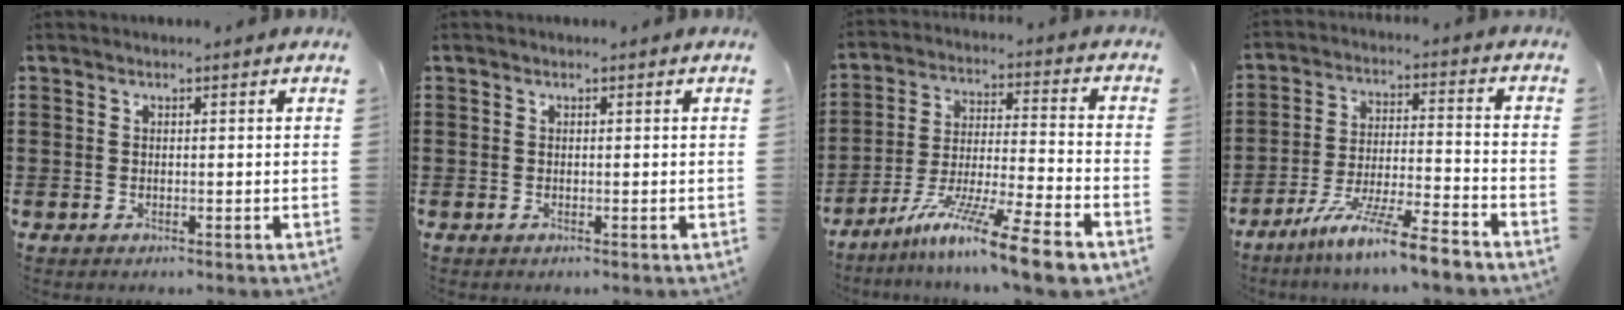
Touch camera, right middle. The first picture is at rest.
{"total": 0.0}
{"total": 13.0, "force": [-10.0, 0.3, 8.3], "torque": [-0.141, 0.018, -0.187]}
{"total": 9.7, "force": [-8.3, -0.3, 5.1], "torque": [-0.099, 0.002, -0.162]}